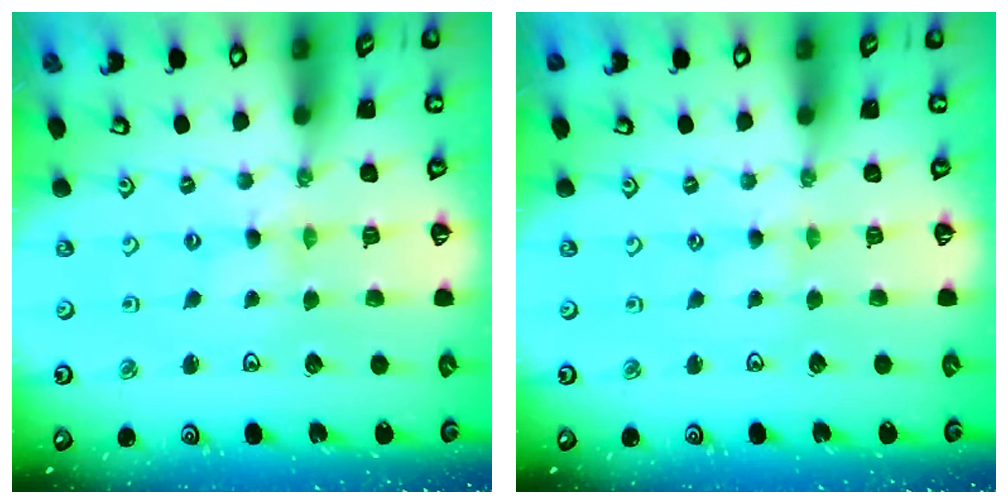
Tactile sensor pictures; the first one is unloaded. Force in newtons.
{"total": 1.2, "press": 1.2, "slide": 0.3}